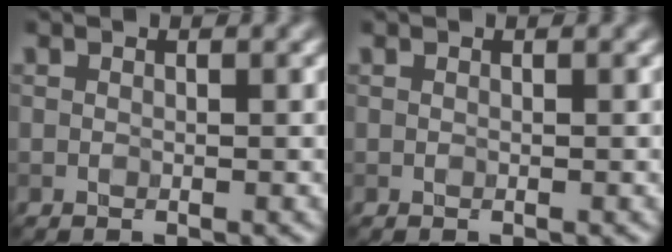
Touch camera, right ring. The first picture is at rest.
{"total": 0.0}